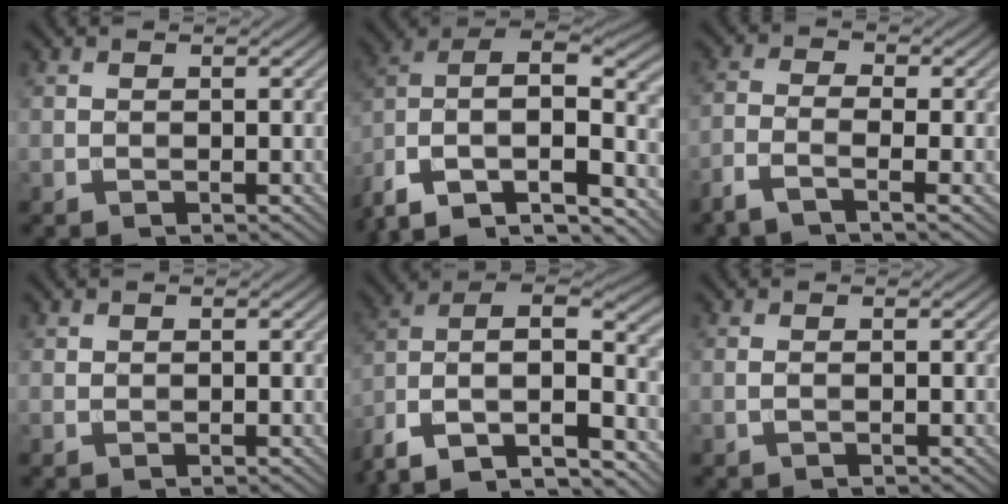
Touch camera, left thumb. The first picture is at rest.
{"total": 16.7, "force": [-6.5, 10.6, 11.1], "torque": [-0.270, -0.031, -0.096]}
{"total": 4.2, "force": [-2.7, 0.8, 3.2], "torque": [-0.067, -0.007, -0.065]}
{"total": 0.0}
{"total": 16.1, "force": [-7.1, 9.0, 11.2], "torque": [-0.274, -0.028, -0.115]}
{"total": 0.5, "force": [-0.2, 0.1, 0.5], "torque": [-0.011, -0.001, -0.006]}